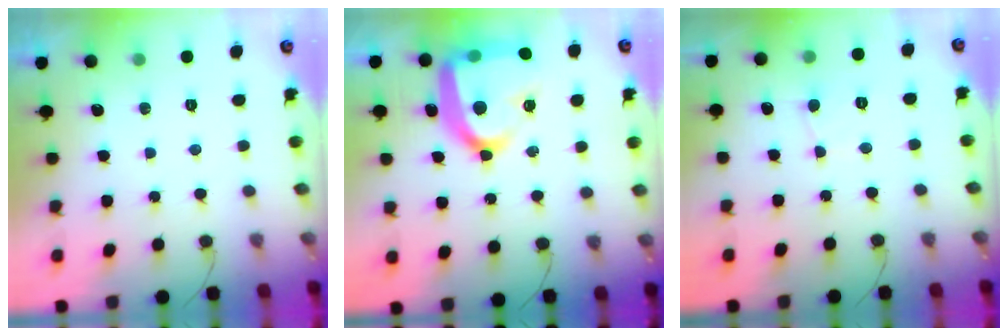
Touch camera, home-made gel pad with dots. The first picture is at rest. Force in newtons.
{"total": 25.1, "press": 25.0, "slide": 2.3}
{"total": 2.8, "press": 2.8, "slide": 0.3}